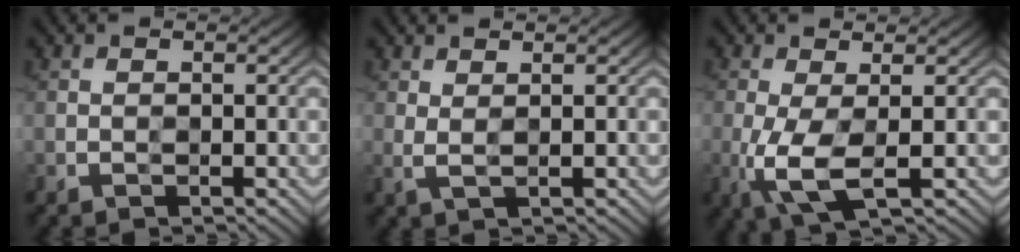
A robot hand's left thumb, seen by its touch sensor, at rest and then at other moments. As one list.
[{"total": 1.6, "force": [1.3, -0.1, 0.9], "torque": [-0.022, 0.002, 0.027]}, {"total": 5.4, "force": [-1.3, 1.7, 5.0], "torque": [-0.132, -0.004, -0.026]}]